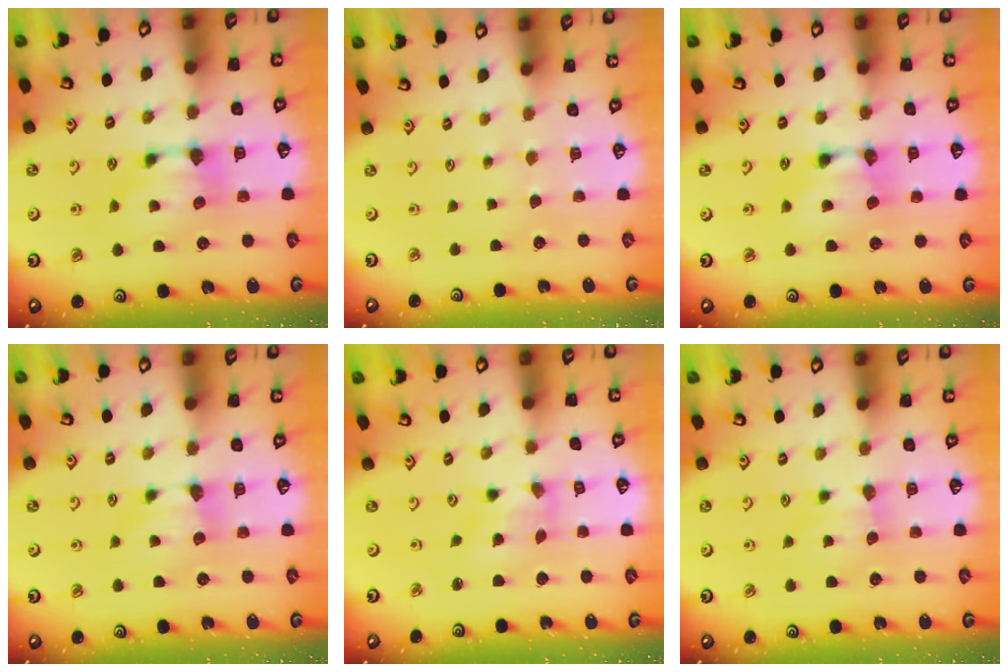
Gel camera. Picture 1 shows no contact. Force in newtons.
{"total": 7.2, "press": 7.1, "slide": 0.6}
{"total": 1.7, "press": 1.7, "slide": 0.1}
{"total": 1.0, "press": 0.9, "slide": 0.3}
{"total": 1.6, "press": 0.9, "slide": 1.4}
{"total": 2.1, "press": 2.0, "slide": 0.5}